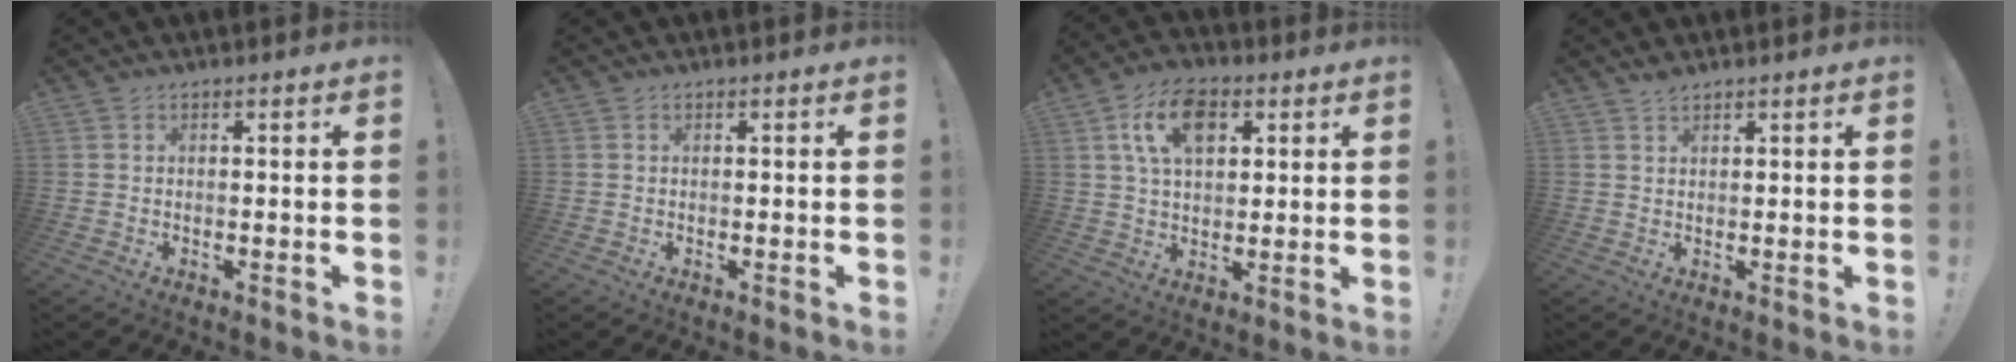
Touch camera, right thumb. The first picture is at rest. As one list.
[{"total": 0.0}, {"total": 12.2, "force": [4.5, 7.5, 8.5], "torque": [-0.132, 0.007, 0.084]}, {"total": 1.8, "force": [1.6, 0.4, 0.7], "torque": [-0.010, -0.006, 0.030]}]